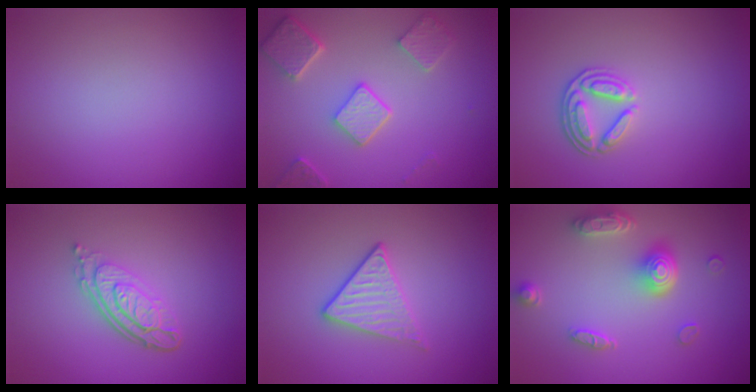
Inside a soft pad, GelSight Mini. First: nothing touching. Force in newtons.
{"total": 5.1, "press": 3.9, "slide": 3.2}
{"total": 2.9, "press": 2.5, "slide": 1.6}
{"total": 4.5, "press": 3.1, "slide": 3.2}
{"total": 2.3, "press": 2.0, "slide": 1.0}
{"total": 4.6, "press": 3.6, "slide": 2.9}